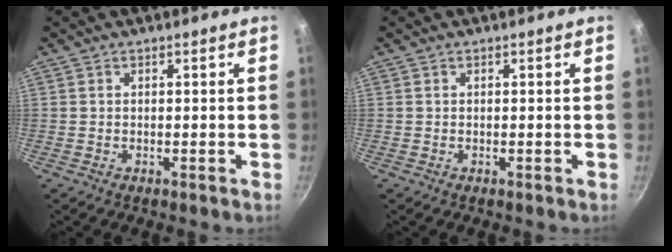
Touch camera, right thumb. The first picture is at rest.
{"total": 0.0}